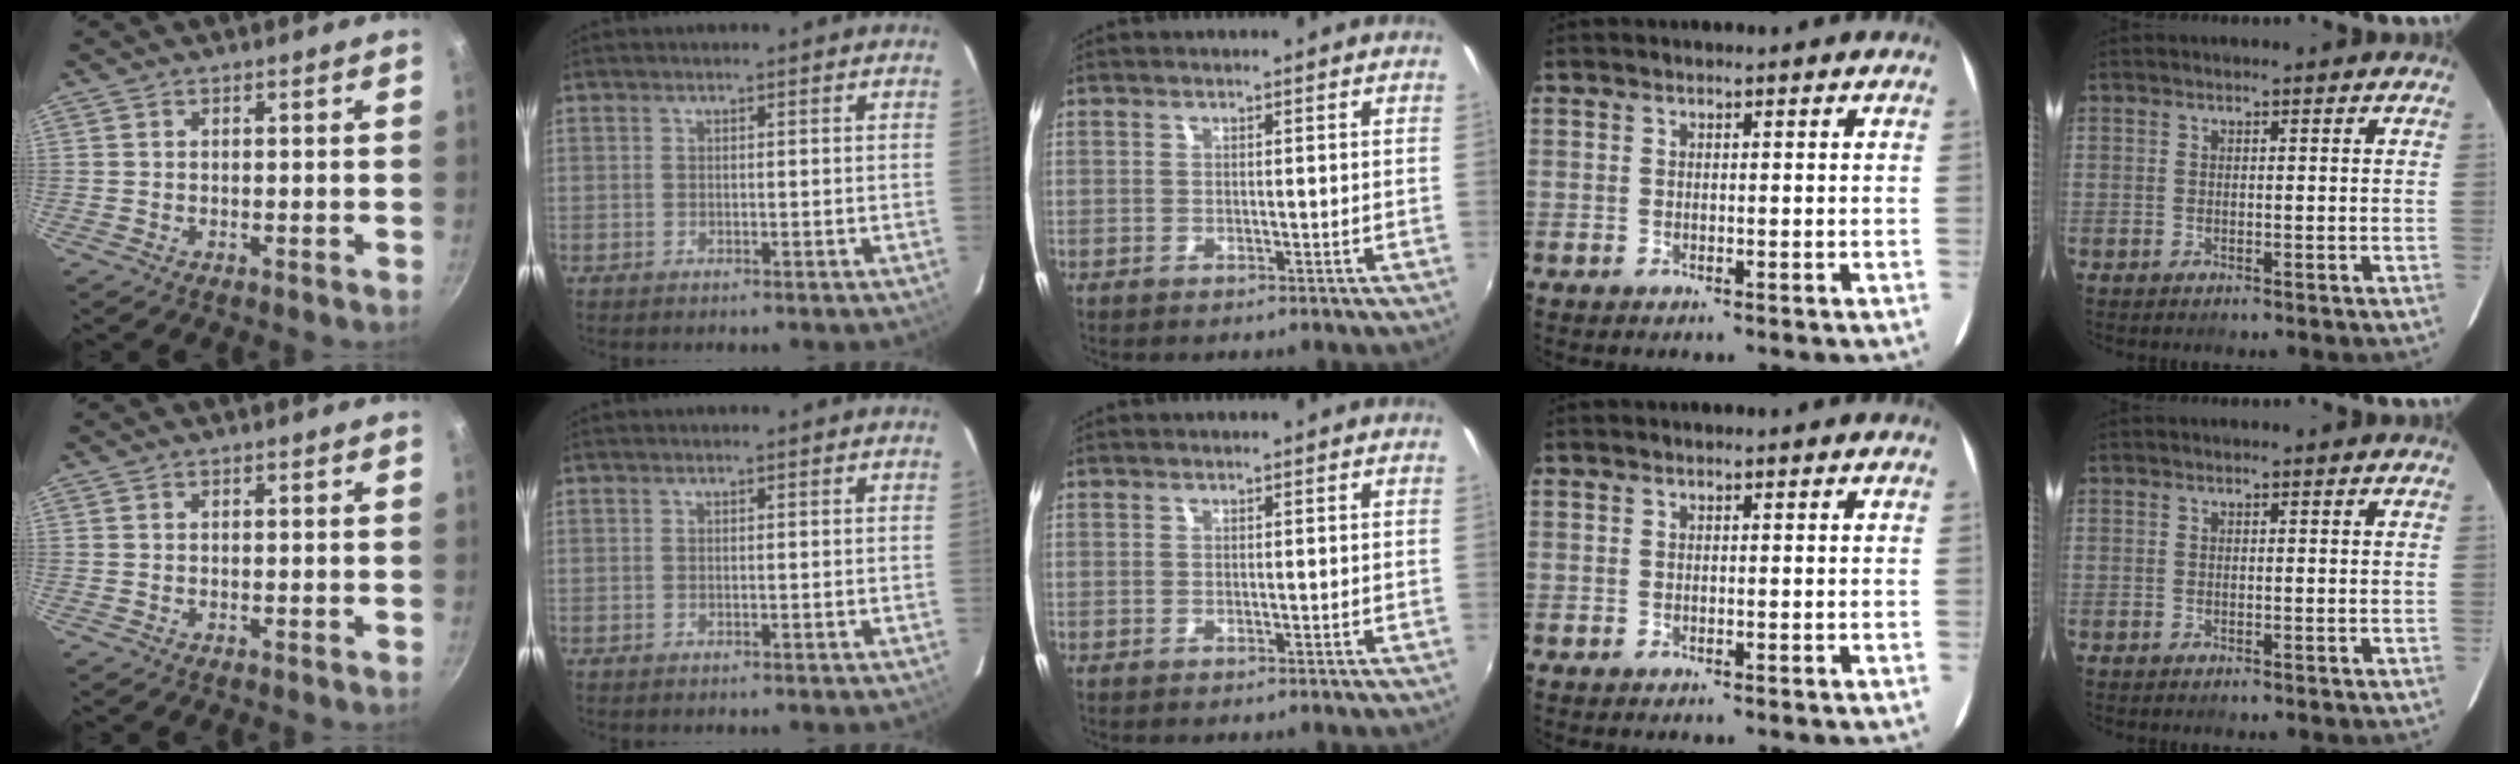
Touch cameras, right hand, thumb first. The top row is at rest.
{}